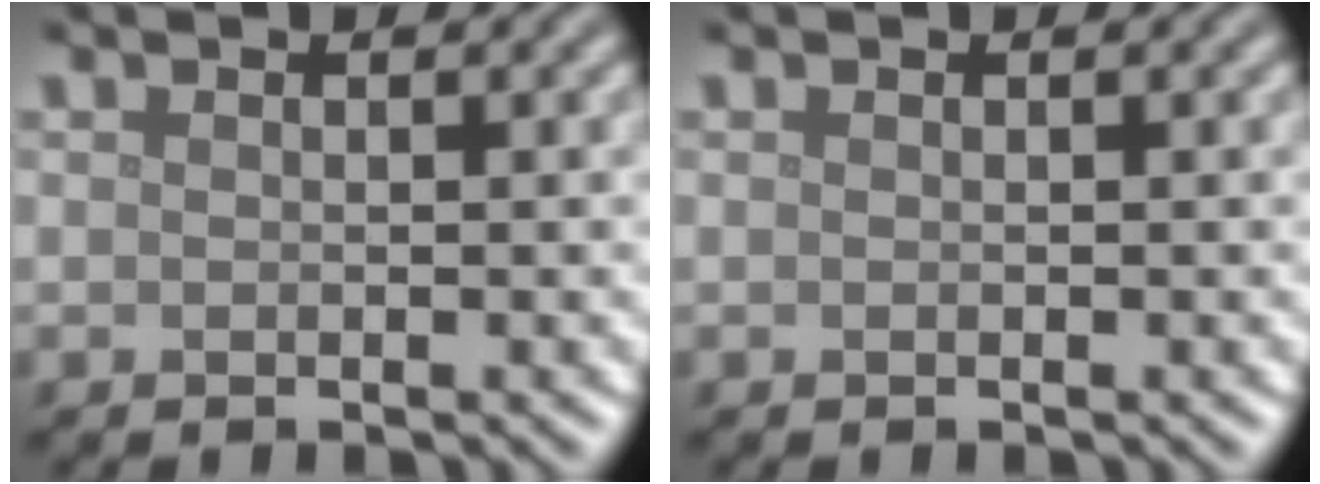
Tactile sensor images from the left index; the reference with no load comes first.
{"total": 0.0}